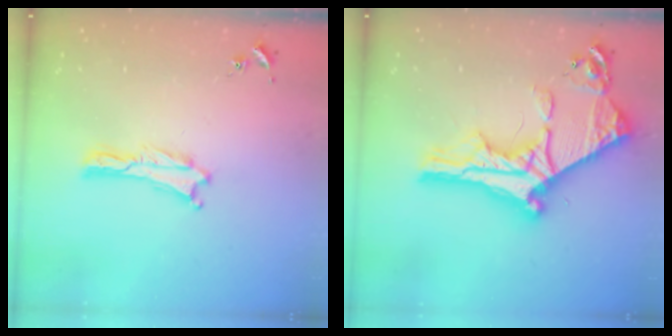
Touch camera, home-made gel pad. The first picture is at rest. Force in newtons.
{"total": 11.5, "press": 11.5, "slide": 1.2}